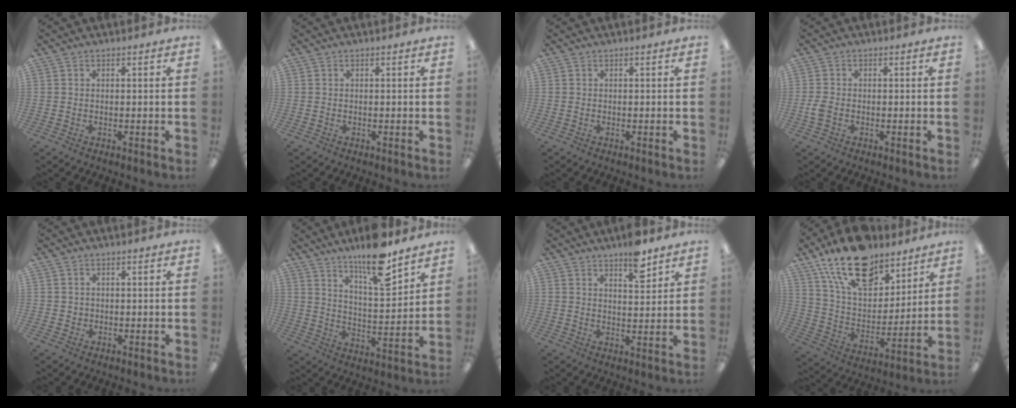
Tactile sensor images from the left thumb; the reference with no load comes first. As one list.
[{"total": 0.0}, {"total": 0.0}, {"total": 2.8, "force": [-0.7, 1.8, 2.1], "torque": [-0.042, 0.004, -0.014]}, {"total": 1.2, "force": [0.4, 1.1, 0.2], "torque": [-0.005, 0.006, 0.006]}, {"total": 14.8, "force": [11.4, 3.8, 8.7], "torque": [-0.135, -0.071, 0.190]}, {"total": 7.4, "force": [5.6, 2.5, 4.1], "torque": [-0.047, -0.036, 0.093]}, {"total": 20.2, "force": [14.2, 10.1, 10.2], "torque": [-0.187, -0.074, 0.255]}]